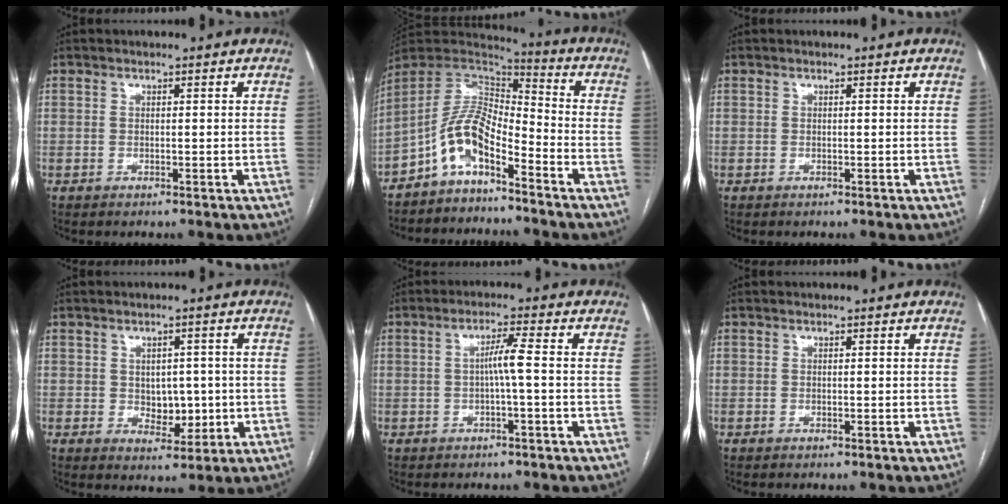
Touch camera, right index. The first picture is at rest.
{"total": 9.6, "force": [-5.8, 3.2, 6.9], "torque": [-0.142, 0.029, -0.113]}
{"total": 0.0}
{"total": 5.0, "force": [-0.2, 3.4, 3.7], "torque": [-0.044, 0.004, 0.007]}
{"total": 3.4, "force": [-0.4, -0.4, 3.3], "torque": [-0.059, 0.008, -0.004]}
{"total": 0.0}